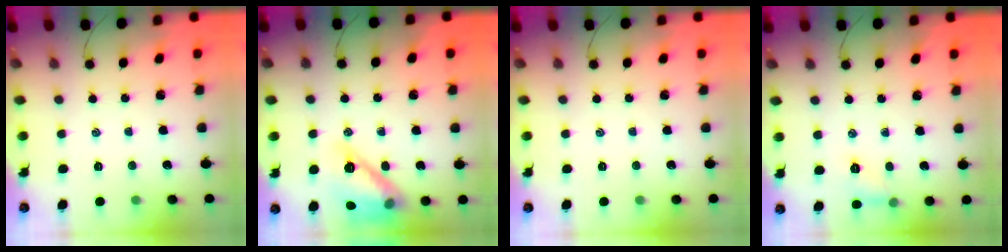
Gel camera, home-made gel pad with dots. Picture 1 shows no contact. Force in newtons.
{"total": 16.9, "press": 16.7, "slide": 2.4}
{"total": 0.0}
{"total": 5.9, "press": 5.9, "slide": 0.8}